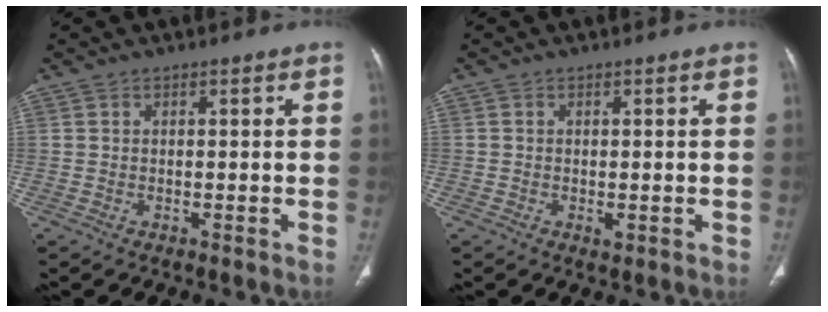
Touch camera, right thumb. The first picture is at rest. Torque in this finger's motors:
{"motor_torque": [3.65, 1.32, 1.32, -1.45, 0.29]}